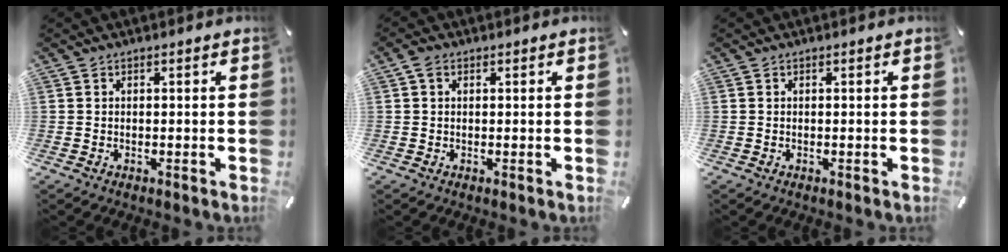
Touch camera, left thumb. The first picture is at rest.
{"total": 2.0, "force": [0.7, 1.6, 1.1], "torque": [-0.026, 0.007, 0.011]}
{"total": 0.0}